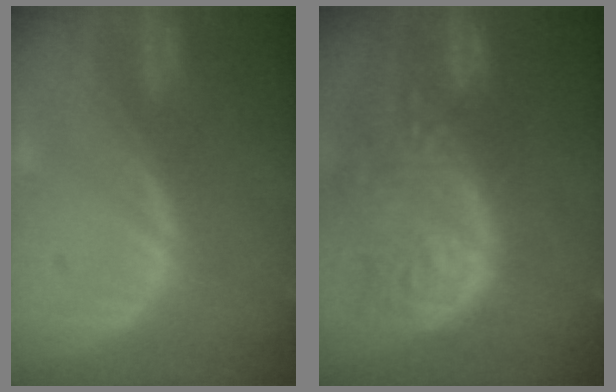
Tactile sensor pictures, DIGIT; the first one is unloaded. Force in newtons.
{"total": 14.5, "press": 11.9, "slide": 8.2}